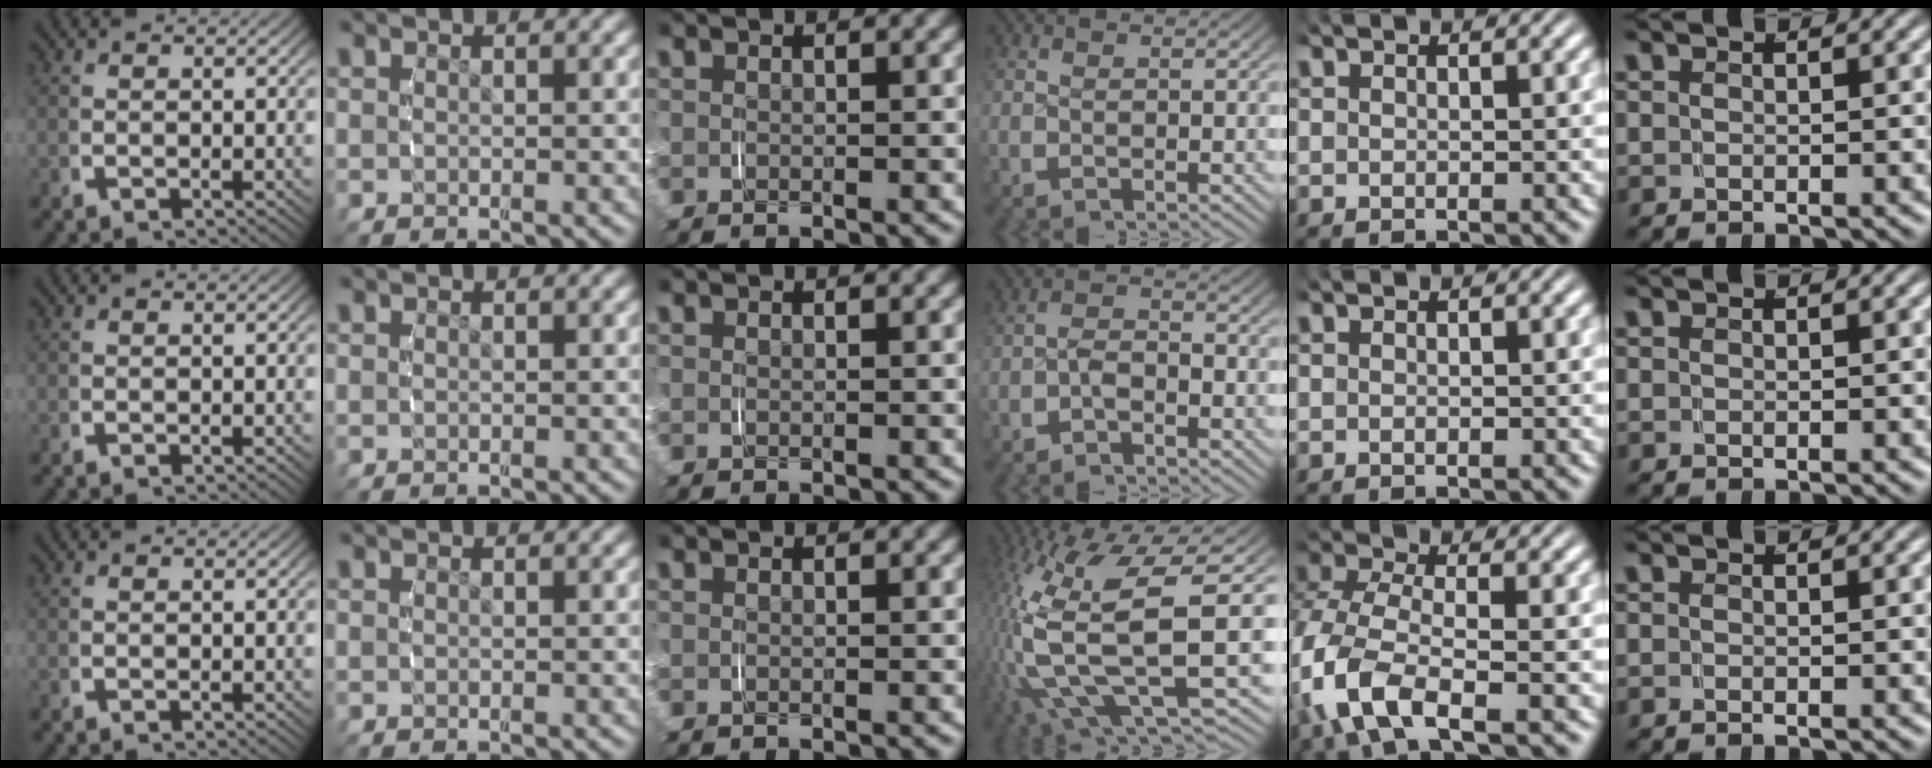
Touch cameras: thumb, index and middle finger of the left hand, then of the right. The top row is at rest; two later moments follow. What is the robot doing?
{"motion": "grasp_and_lifting", "object": "shoes"}